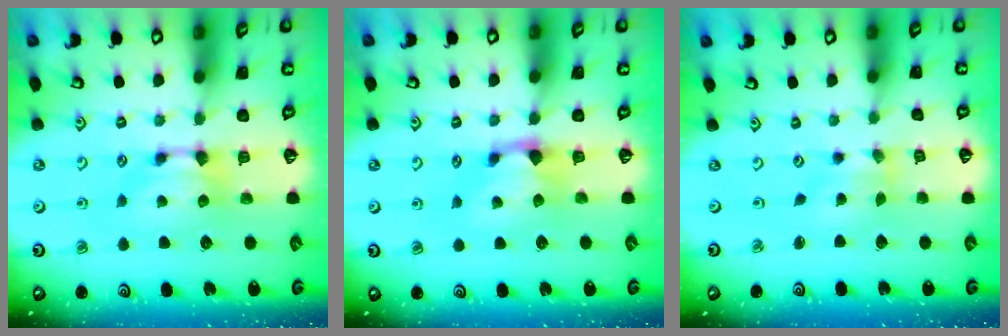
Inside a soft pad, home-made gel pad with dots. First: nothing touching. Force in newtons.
{"total": 1.1, "press": 0.1, "slide": 1.1}
{"total": 1.3, "press": 0.7, "slide": 1.1}